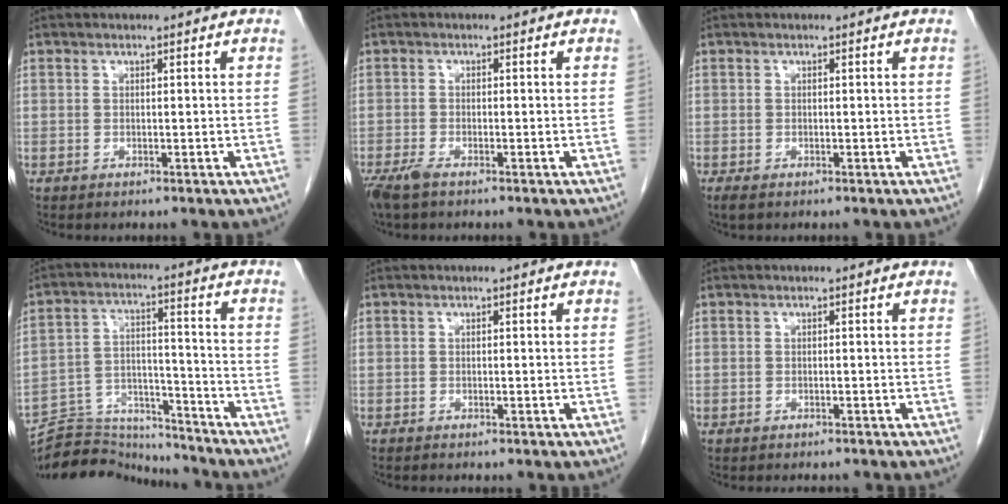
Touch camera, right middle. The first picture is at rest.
{"total": 3.3, "force": [-2.4, 0.8, 2.1], "torque": [-0.046, -0.008, -0.044]}
{"total": 1.4, "force": [-1.0, 0.6, 0.8], "torque": [-0.014, -0.004, -0.012]}
{"total": 14.5, "force": [-14.3, 2.0, 1.3], "torque": [-0.022, 0.030, -0.230]}
{"total": 0.6, "force": [-0.6, 0.0, 0.2], "torque": [-0.008, -0.002, -0.012]}
{"total": 3.1, "force": [-2.8, 1.0, 1.0], "torque": [-0.011, -0.003, -0.032]}